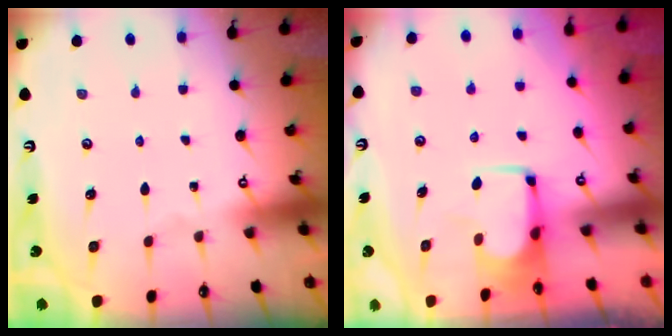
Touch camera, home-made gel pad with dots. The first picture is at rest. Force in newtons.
{"total": 1.6, "press": 1.5, "slide": 0.1}